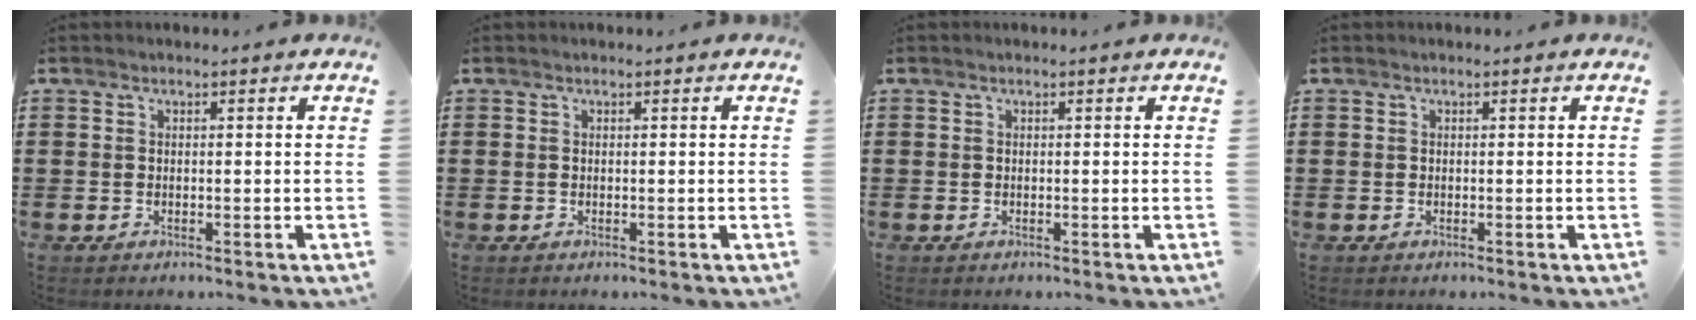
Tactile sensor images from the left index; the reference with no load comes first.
{"total": 0.0}
{"total": 0.0}
{"total": 0.0}